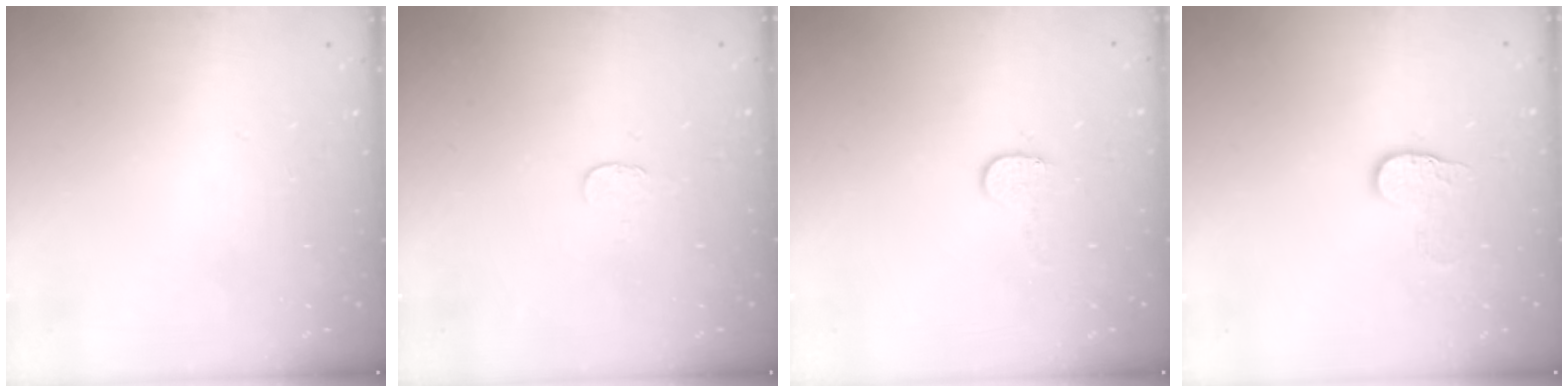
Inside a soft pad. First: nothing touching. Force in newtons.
{"total": 3.2, "press": 3.1, "slide": 0.3}
{"total": 5.6, "press": 5.6, "slide": 0.5}
{"total": 6.4, "press": 6.4, "slide": 0.6}